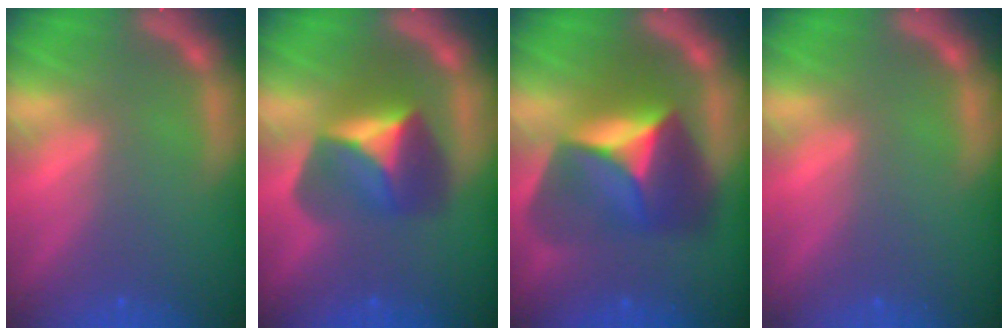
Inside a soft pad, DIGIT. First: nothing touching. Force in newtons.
{"total": 6.4}
{"total": 9.5}
{"total": 0.0}